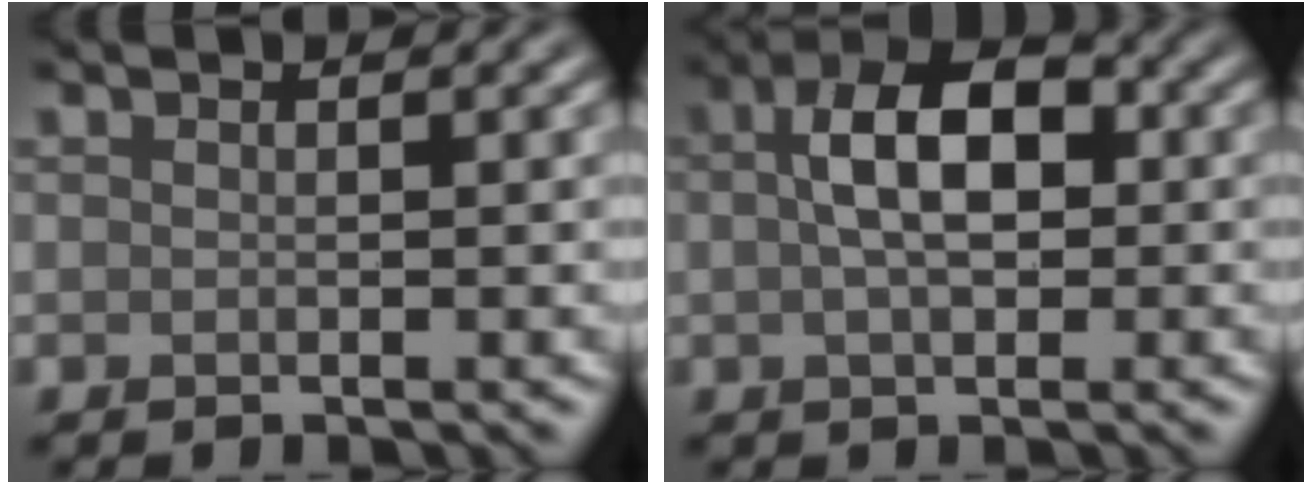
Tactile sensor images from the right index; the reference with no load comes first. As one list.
[{"total": 6.0, "force": [0.6, 3.3, 5.0], "torque": [-0.085, 0.014, 0.003]}]